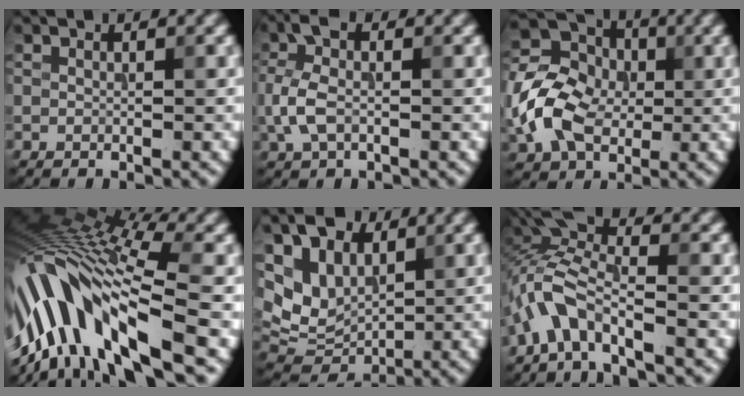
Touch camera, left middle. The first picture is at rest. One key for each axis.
{"total": 3.8, "fx": -0.5, "fy": 2.1, "fz": 3.1, "tx": -0.082, "ty": 0.007, "tz": -0.018}
{"total": 8.9, "fx": -1.1, "fy": 6.7, "fz": 5.6, "tx": -0.132, "ty": 0.001, "tz": -0.025}
{"total": 13.9, "fx": -3.4, "fy": 5.0, "fz": 12.5, "tx": -0.248, "ty": 0.019, "tz": -0.052}
{"total": 8.1, "fx": 3.8, "fy": 5.6, "fz": 4.4, "tx": -0.107, "ty": 0.019, "tz": 0.071}
{"total": 5.1, "fx": -2.2, "fy": 2.0, "fz": 4.2, "tx": -0.079, "ty": 0.013, "tz": -0.052}